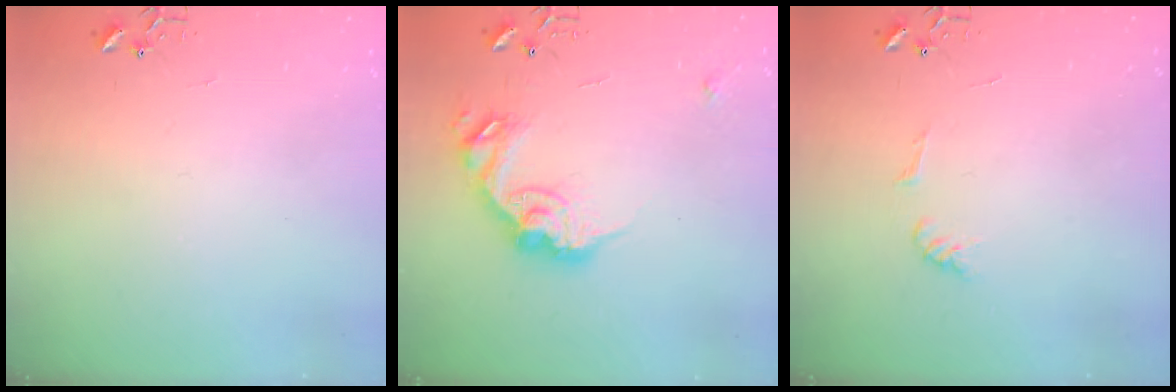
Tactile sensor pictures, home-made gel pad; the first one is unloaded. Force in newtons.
{"total": 16.0, "press": 16.0, "slide": 0.3}
{"total": 5.9, "press": 5.9, "slide": 0.6}